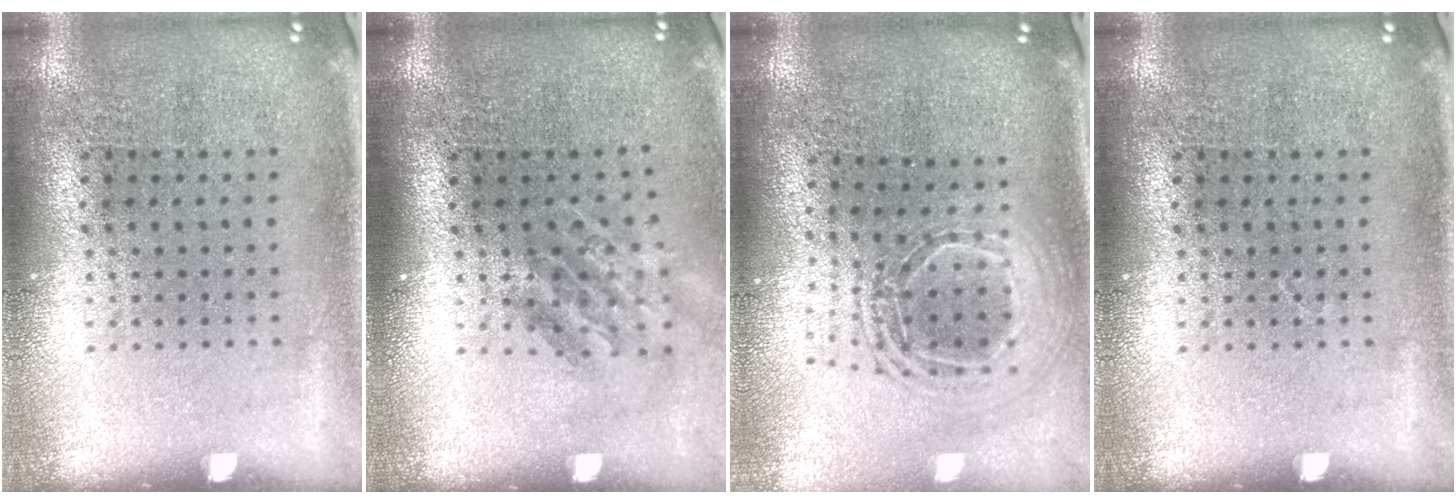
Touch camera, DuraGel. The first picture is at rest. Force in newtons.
{"total": 1.5, "press": 1.1, "slide": 1.0}
{"total": 1.9, "press": 1.5, "slide": 1.2}
{"total": 0.0}